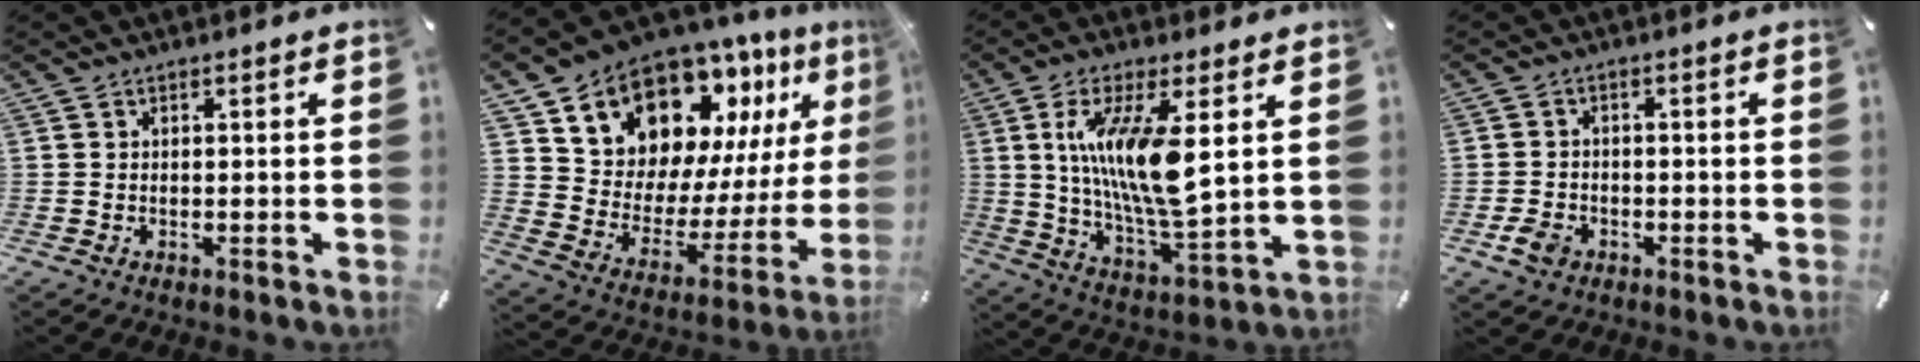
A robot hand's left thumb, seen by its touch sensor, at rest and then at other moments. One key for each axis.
{"total": 14.9, "fx": 11.9, "fy": 8.4, "fz": 3.0, "tx": -0.045, "ty": -0.118, "tz": 0.212}
{"total": 15.4, "fx": 4.0, "fy": 4.6, "fz": 14.2, "tx": -0.283, "ty": -0.025, "tz": 0.058}
{"total": 3.8, "fx": -1.7, "fy": 3.0, "fz": 1.6, "tx": -0.022, "ty": 0.003, "tz": -0.032}